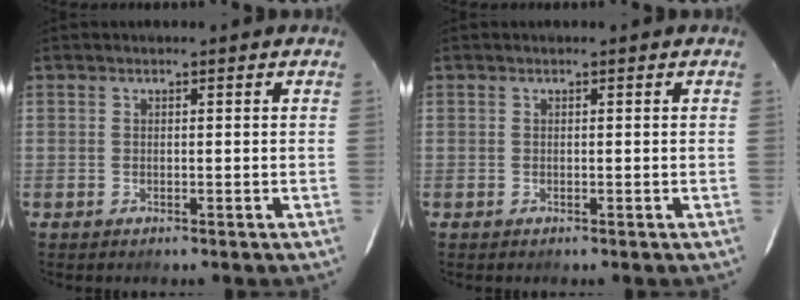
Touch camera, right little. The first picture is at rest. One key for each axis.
{"total": 0.0}